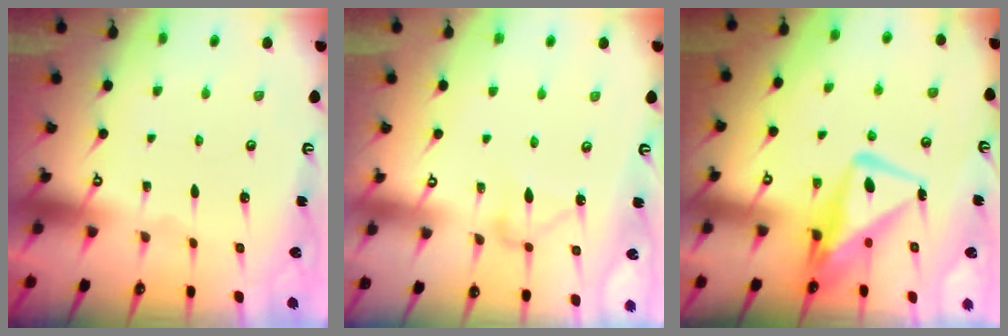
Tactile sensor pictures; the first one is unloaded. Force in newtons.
{"total": 8.7, "press": 8.7, "slide": 0.4}
{"total": 12.2, "press": 12.1, "slide": 1.4}